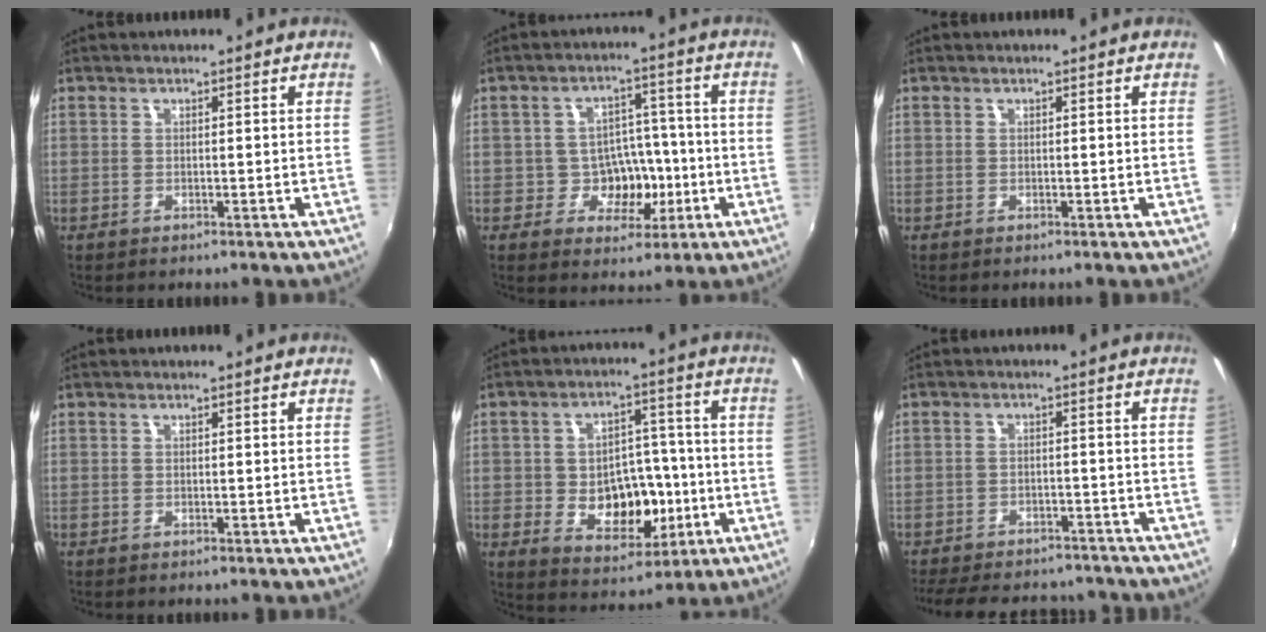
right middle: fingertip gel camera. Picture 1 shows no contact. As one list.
[{"total": 7.6, "force": [-2.0, 6.6, 3.3], "torque": [-0.061, 0.013, -0.019]}, {"total": 0.0}, {"total": 0.0}, {"total": 13.2, "force": [-2.8, 9.2, 9.0], "torque": [-0.163, 0.008, -0.022]}, {"total": 17.4, "force": [-14.6, 6.6, 6.7], "torque": [-0.154, 0.001, -0.196]}]